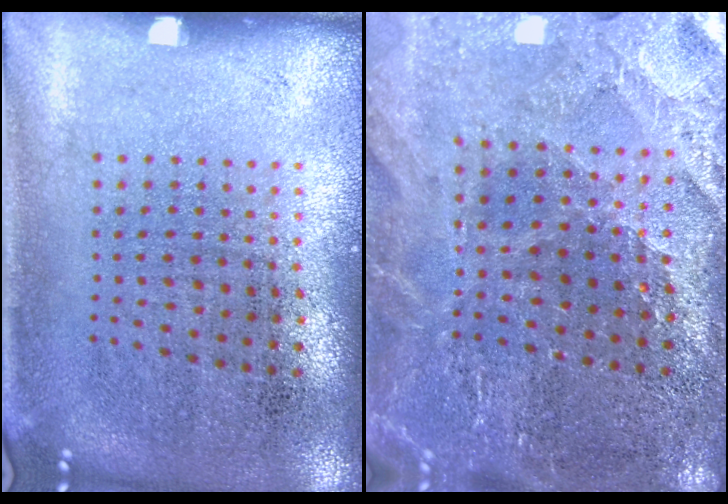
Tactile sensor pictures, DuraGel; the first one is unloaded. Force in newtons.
{"total": 2.6, "press": 2.6, "slide": 0.4}